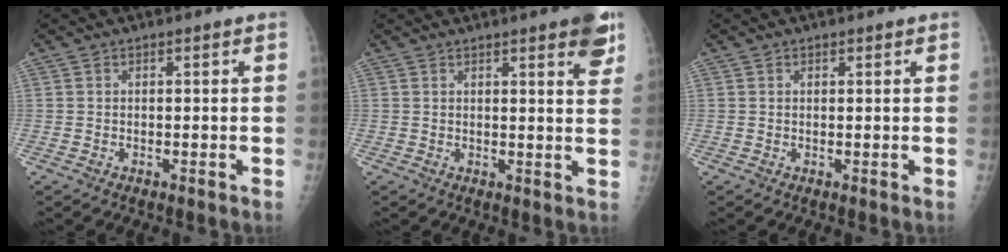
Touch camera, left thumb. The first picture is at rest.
{"total": 6.8, "force": [3.9, 1.4, 5.3], "torque": [-0.053, -0.014, 0.045]}
{"total": 0.6, "force": [0.5, 0.4, 0.1], "torque": [0.003, -0.003, 0.005]}